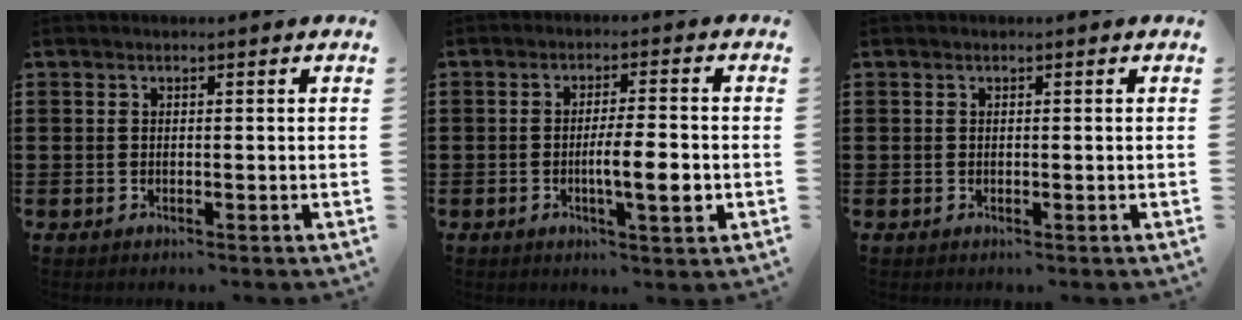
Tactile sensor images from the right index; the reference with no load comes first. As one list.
[{"total": 6.2, "force": [-1.4, 1.1, 5.9], "torque": [-0.104, -0.005, -0.025]}, {"total": 0.0}]